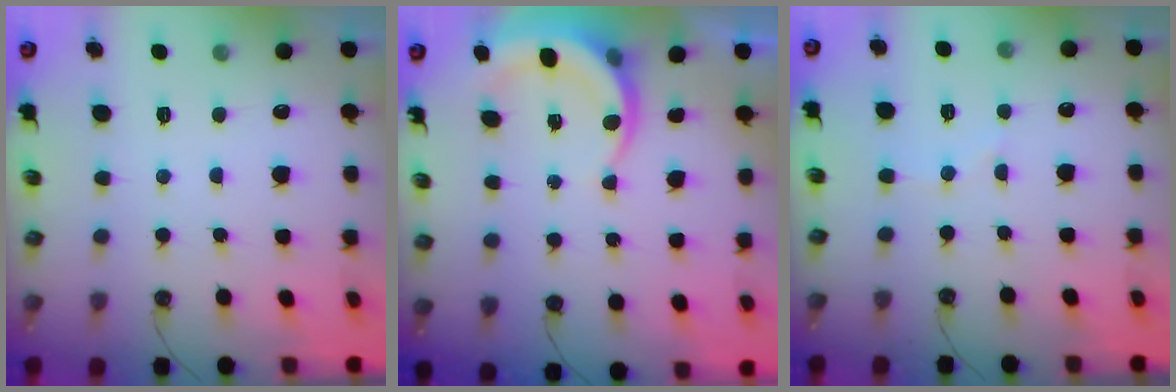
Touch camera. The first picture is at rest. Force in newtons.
{"total": 5.4, "press": 5.4, "slide": 0.2}
{"total": 5.0, "press": 5.0, "slide": 0.4}